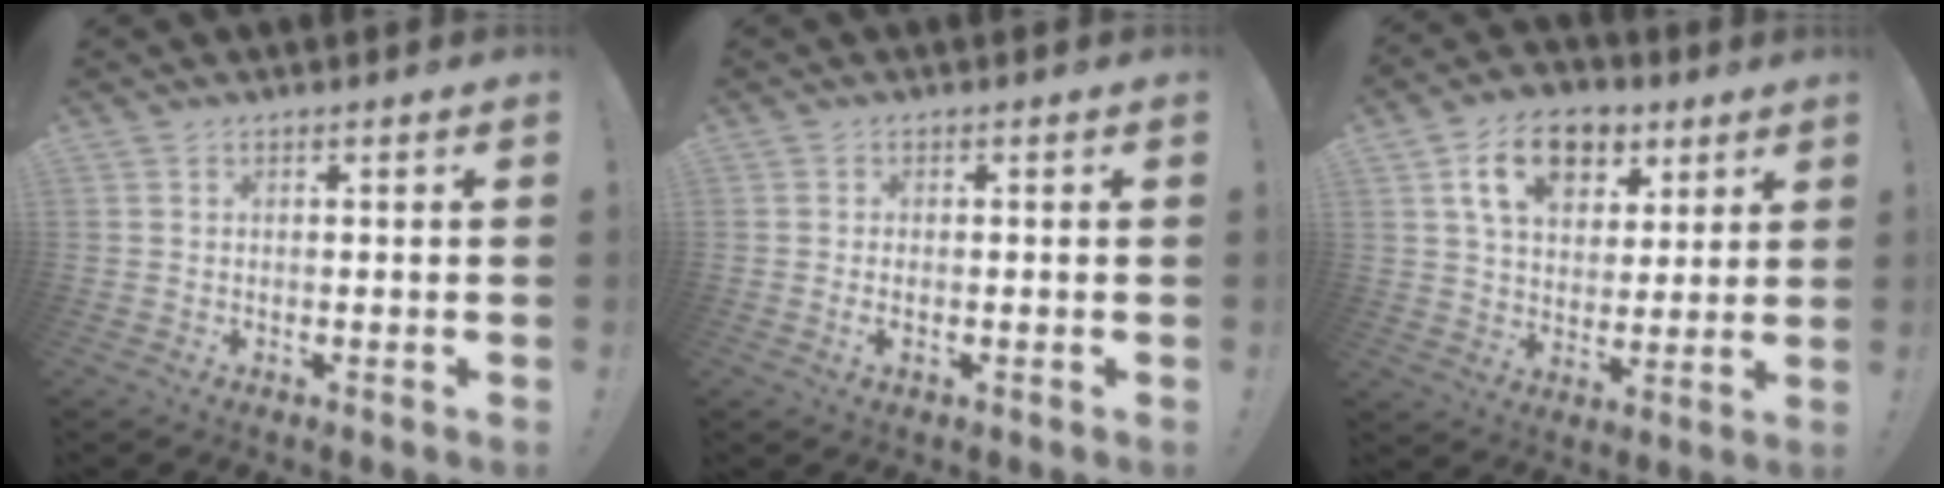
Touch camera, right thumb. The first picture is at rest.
{"total": 1.7, "force": [-0.4, 0.7, 1.4], "torque": [-0.024, 0.001, -0.007]}
{"total": 14.3, "force": [7.2, 9.6, 7.7], "torque": [-0.115, -0.022, 0.132]}